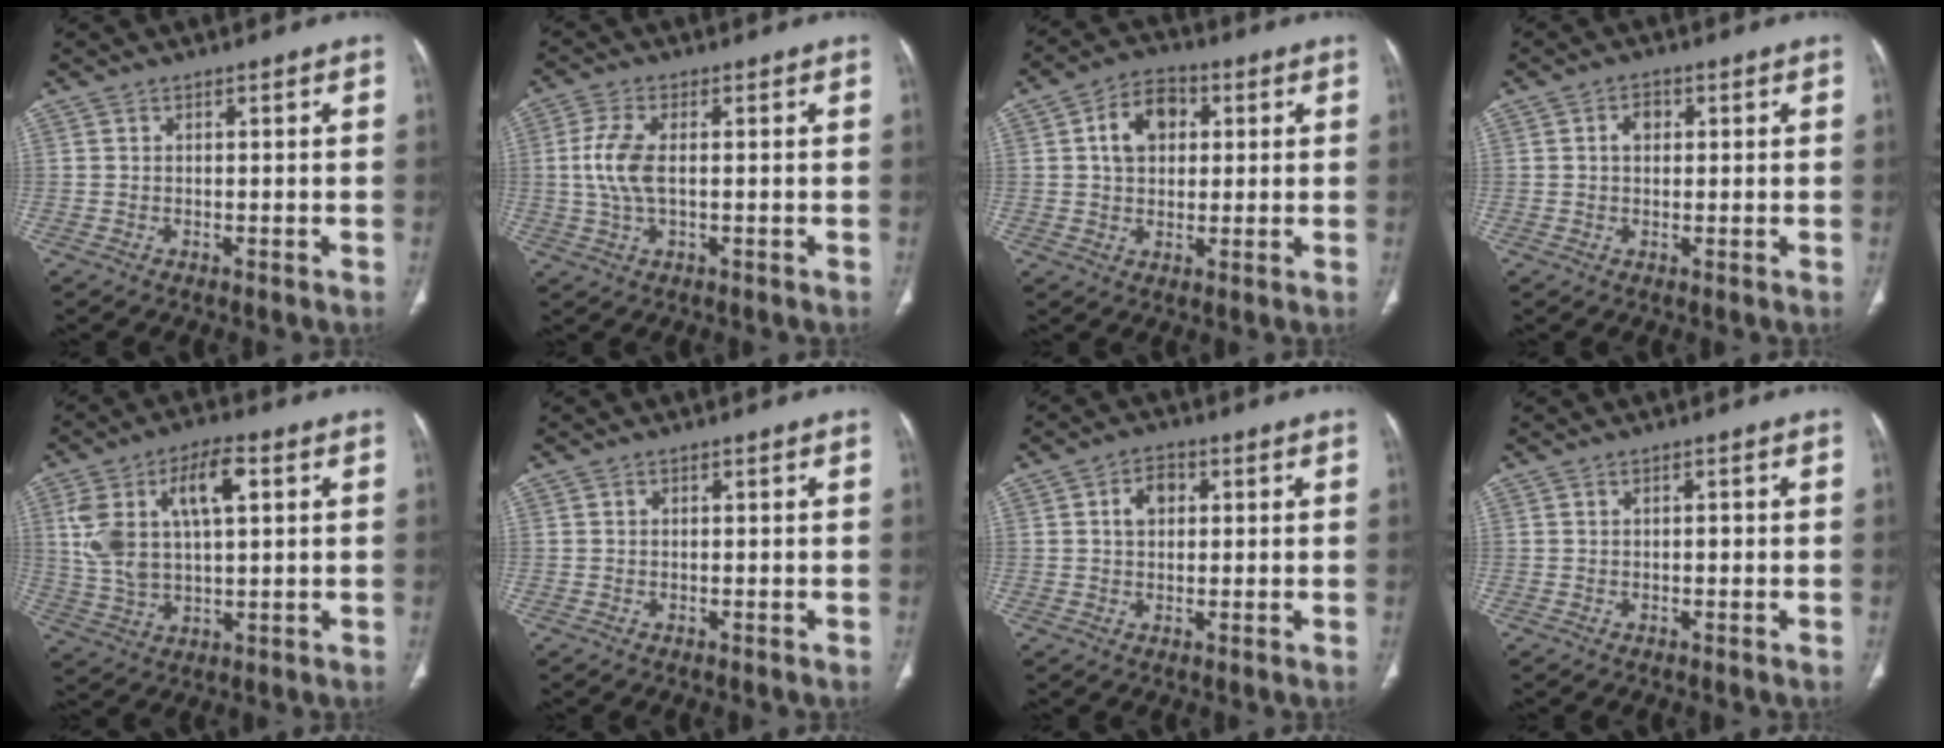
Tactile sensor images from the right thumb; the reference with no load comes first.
{"total": 6.5, "force": [0.1, 2.9, 5.9], "torque": [-0.146, 0.004, -0.001]}
{"total": 9.0, "force": [2.1, 6.5, 5.9], "torque": [-0.074, 0.008, 0.028]}
{"total": 2.8, "force": [0.6, 2.0, 1.8], "torque": [-0.020, 0.007, 0.007]}
{"total": 14.3, "force": [4.0, 6.9, 11.9], "torque": [-0.228, 0.011, 0.079]}
{"total": 0.0}
{"total": 4.6, "force": [1.1, 3.3, 3.0], "torque": [-0.039, 0.009, 0.015]}
{"total": 0.6, "force": [-0.1, 0.3, 0.5], "torque": [-0.003, 0.001, -0.004]}